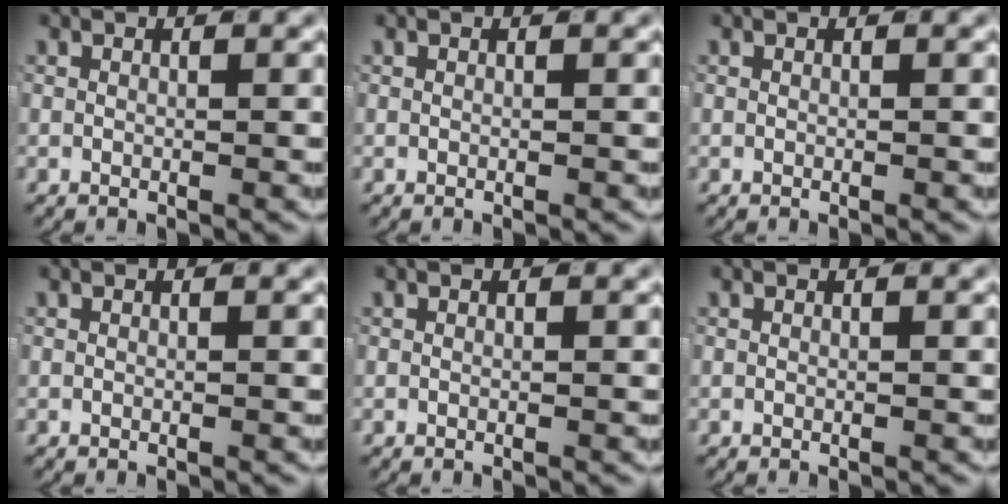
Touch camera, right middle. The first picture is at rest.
{"total": 0.0}
{"total": 0.0}
{"total": 0.0}
{"total": 0.0}
{"total": 0.0}